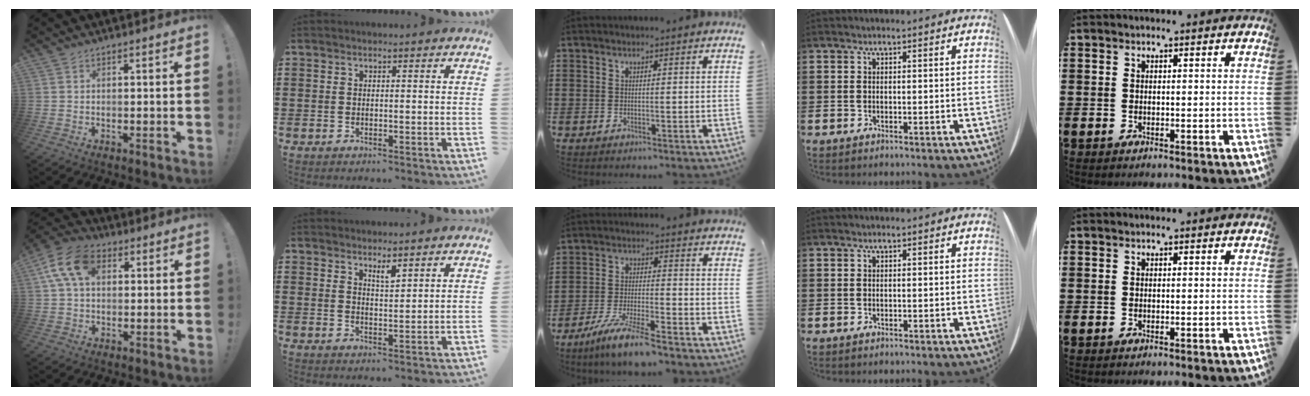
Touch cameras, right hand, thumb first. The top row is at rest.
{"thumb": {"total": 13.3, "force": [4.1, 8.5, 9.4], "torque": [-0.173, 0.004, 0.080]}, "index": {"total": 2.4, "force": [2.0, 0.5, 1.2], "torque": [-0.019, 0.000, 0.034]}, "middle": {"total": 7.2, "force": [-6.0, -0.2, 3.9], "torque": [-0.086, -0.016, -0.115]}}